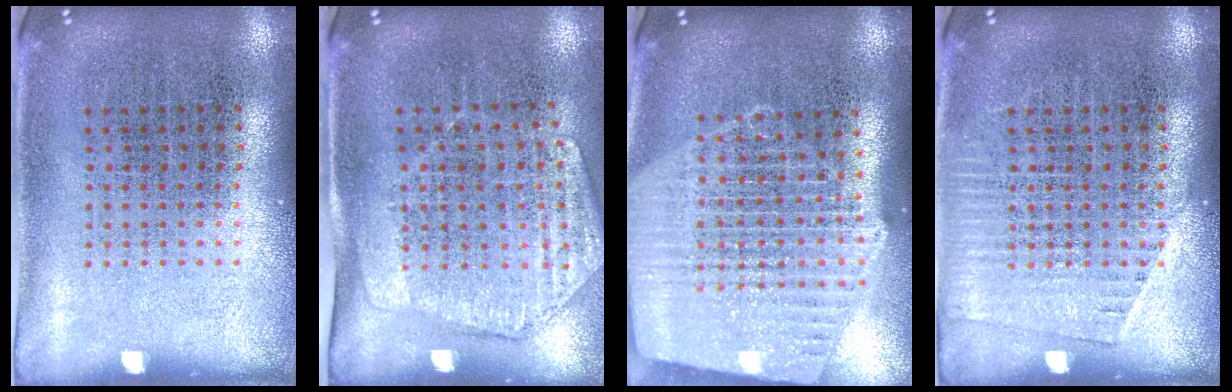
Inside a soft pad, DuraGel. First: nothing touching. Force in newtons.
{"total": 1.7, "press": 1.4, "slide": 0.9}
{"total": 2.4, "press": 2.1, "slide": 1.2}
{"total": 1.2, "press": 1.2, "slide": 0.1}